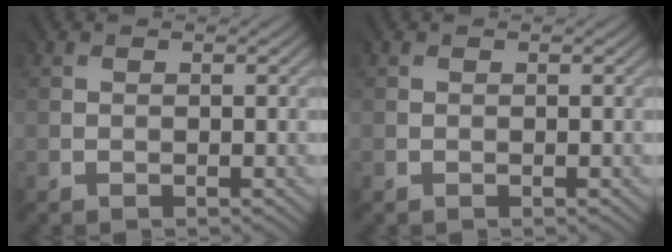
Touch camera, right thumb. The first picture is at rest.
{"total": 0.0}